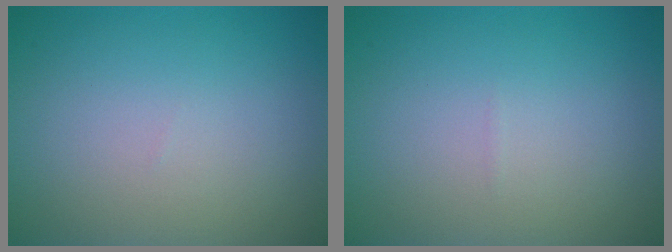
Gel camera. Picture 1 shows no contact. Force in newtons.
{"total": 0.0}